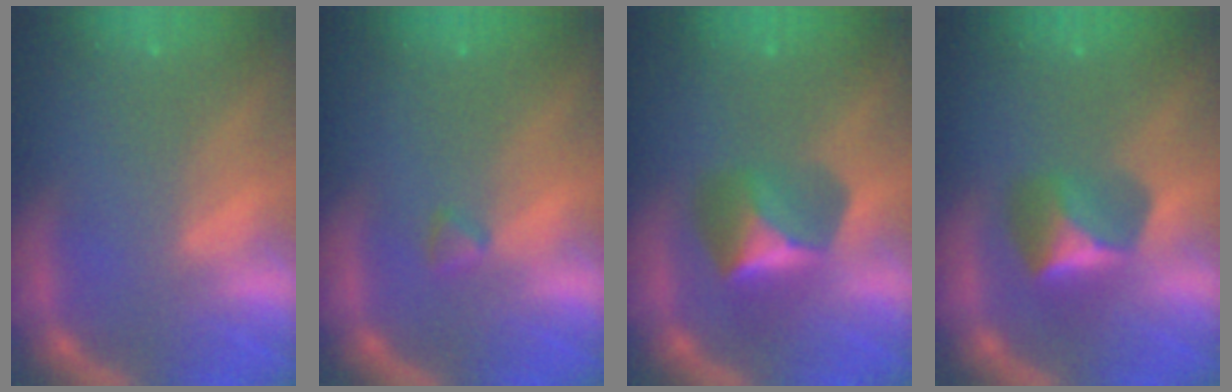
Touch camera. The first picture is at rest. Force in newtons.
{"total": 0.9}
{"total": 4.4}
{"total": 3.9}